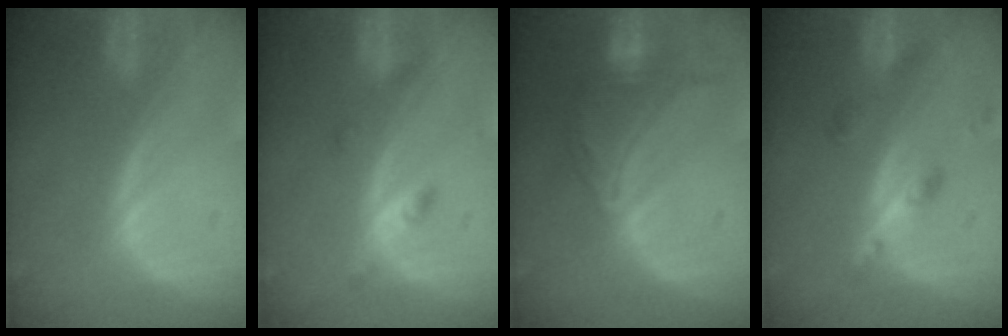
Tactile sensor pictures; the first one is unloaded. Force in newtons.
{"total": 2.5, "press": 2.5, "slide": 0.2}
{"total": 7.2, "press": 7.2, "slide": 0.2}
{"total": 4.6, "press": 4.2, "slide": 1.9}